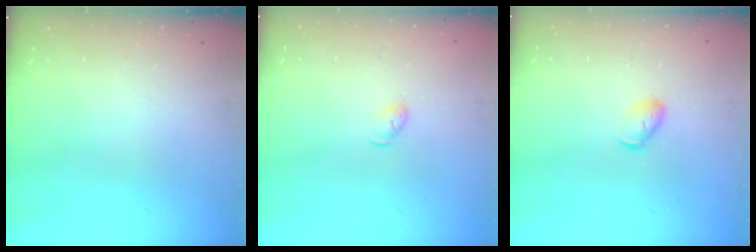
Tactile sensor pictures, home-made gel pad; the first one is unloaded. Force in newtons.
{"total": 3.6, "press": 3.5, "slide": 0.7}
{"total": 4.7, "press": 4.6, "slide": 0.7}